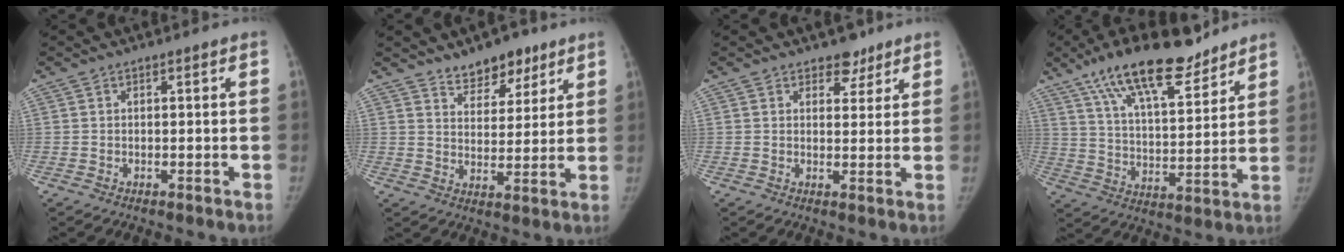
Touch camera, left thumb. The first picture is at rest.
{"total": 8.3, "force": [6.2, 4.3, 3.4], "torque": [-0.016, -0.040, 0.099]}
{"total": 3.6, "force": [2.7, 2.2, 1.0], "torque": [0.010, -0.017, 0.038]}
{"total": 19.0, "force": [13.4, 6.3, 11.8], "torque": [-0.174, -0.050, 0.230]}